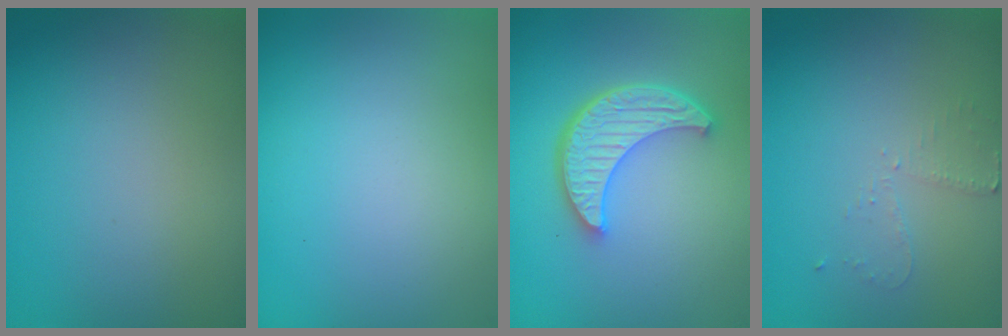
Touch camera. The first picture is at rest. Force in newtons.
{"total": 0.0}
{"total": 5.7, "press": 4.3, "slide": 3.7}
{"total": 1.6, "press": 1.5, "slide": 0.2}